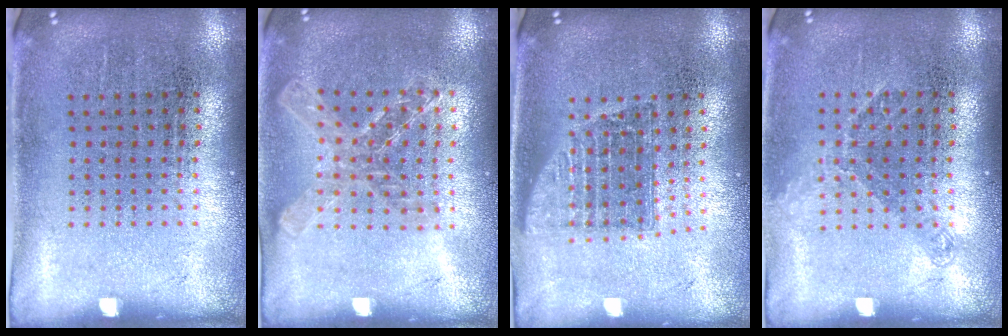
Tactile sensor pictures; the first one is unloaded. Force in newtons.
{"total": 1.4, "press": 1.3, "slide": 0.4}
{"total": 1.4, "press": 1.1, "slide": 0.9}
{"total": 1.1, "press": 0.9, "slide": 0.6}